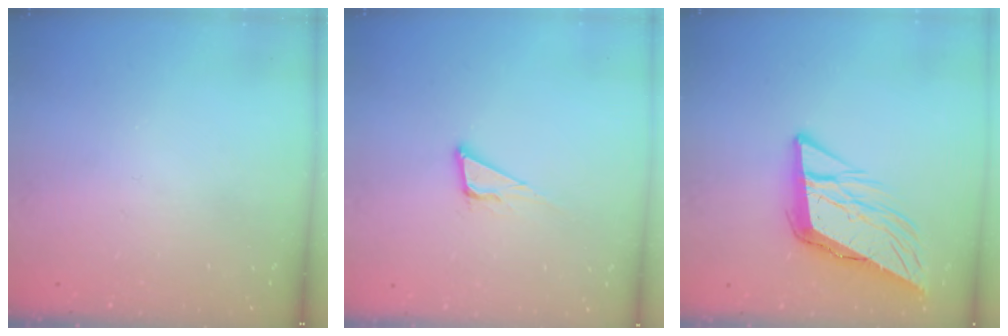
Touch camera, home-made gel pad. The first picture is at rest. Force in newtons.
{"total": 7.2, "press": 6.8, "slide": 2.6}
{"total": 10.6, "press": 10.2, "slide": 2.8}